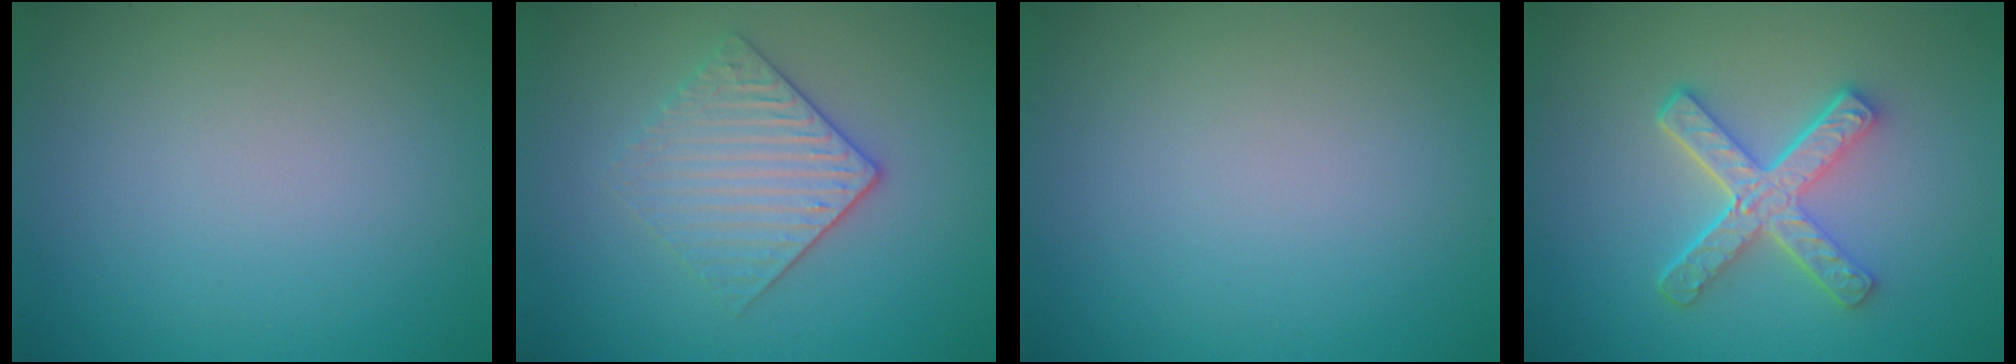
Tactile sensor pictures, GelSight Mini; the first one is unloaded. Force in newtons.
{"total": 3.4, "press": 3.1, "slide": 1.6}
{"total": 0.0}
{"total": 5.0, "press": 3.8, "slide": 3.3}